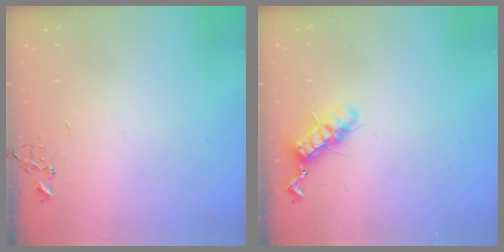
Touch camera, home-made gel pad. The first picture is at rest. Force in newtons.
{"total": 11.0, "press": 10.9, "slide": 1.1}